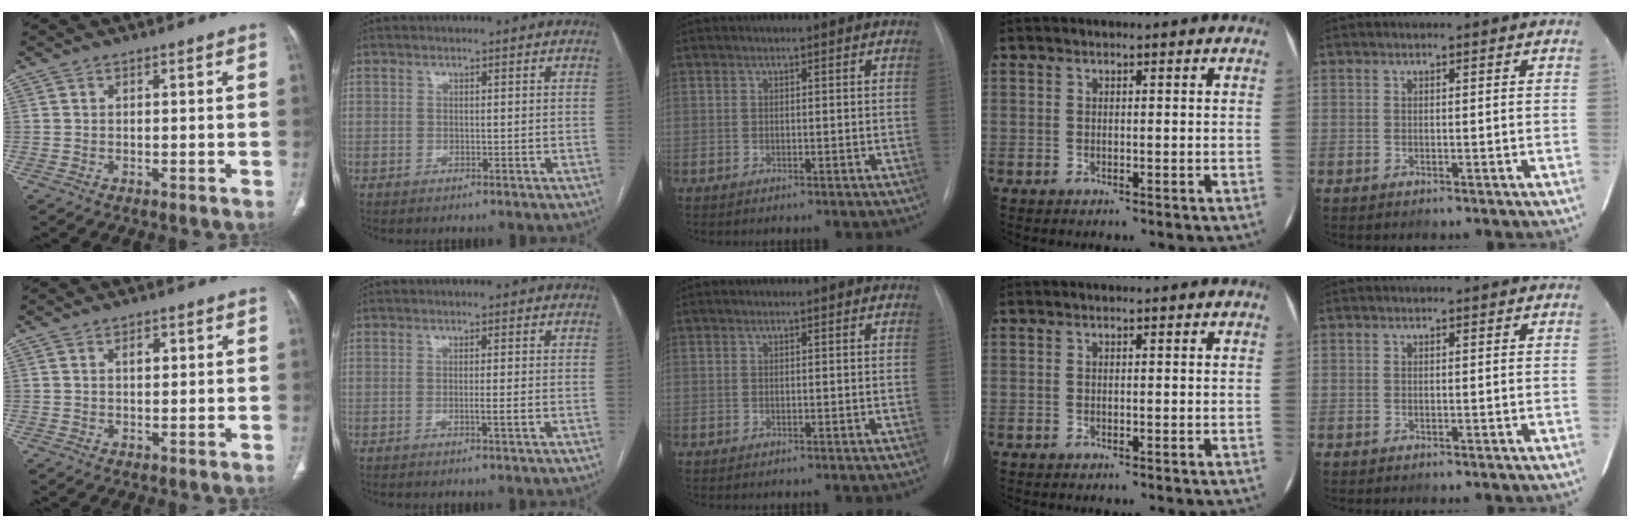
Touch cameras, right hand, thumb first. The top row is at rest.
{"thumb": {"total": 2.1, "force": [0.7, 1.2, 1.6], "torque": [-0.022, 0.000, 0.010]}, "index": {"total": 1.9, "force": [-0.5, -0.2, 1.9], "torque": [-0.033, -0.004, -0.008]}}